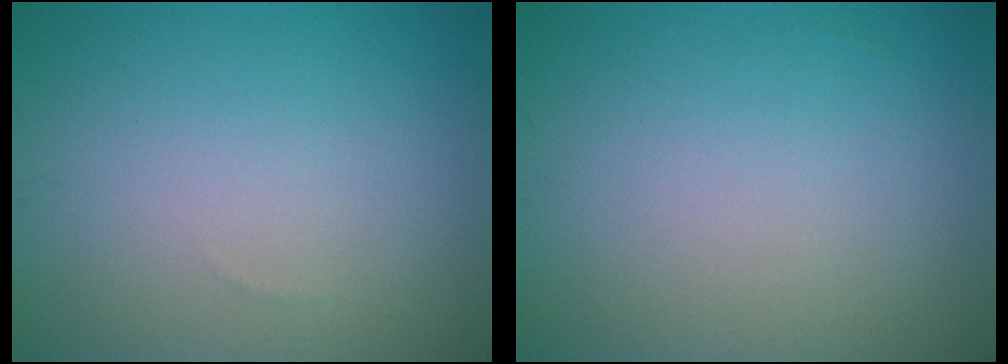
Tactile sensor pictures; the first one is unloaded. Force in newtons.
{"total": 0.0}